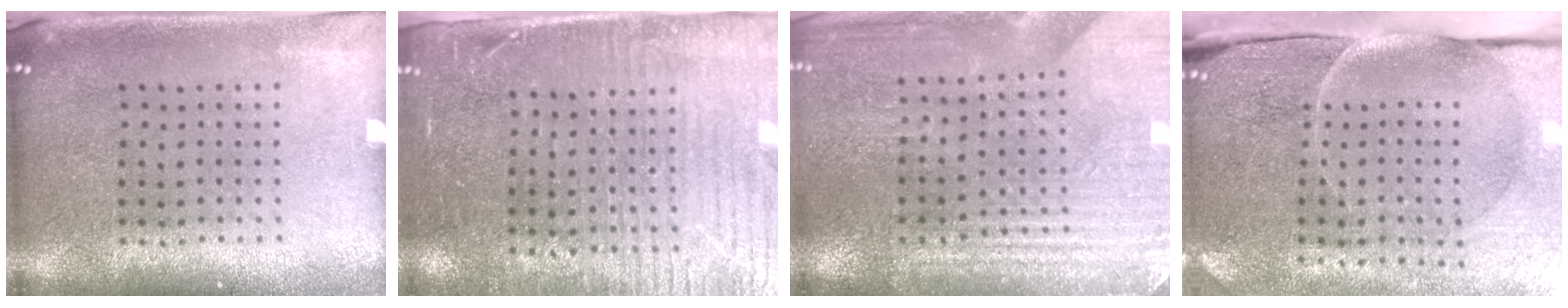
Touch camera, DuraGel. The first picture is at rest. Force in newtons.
{"total": 3.6, "press": 3.2, "slide": 1.7}
{"total": 3.2, "press": 3.2, "slide": 0.3}
{"total": 4.9, "press": 3.9, "slide": 2.9}